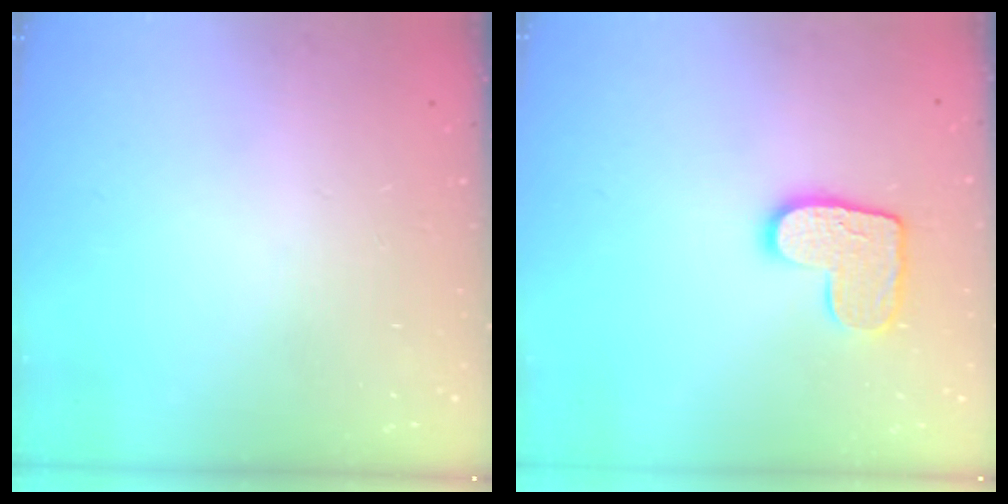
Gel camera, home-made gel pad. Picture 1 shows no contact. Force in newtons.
{"total": 10.7, "press": 10.7, "slide": 0.5}